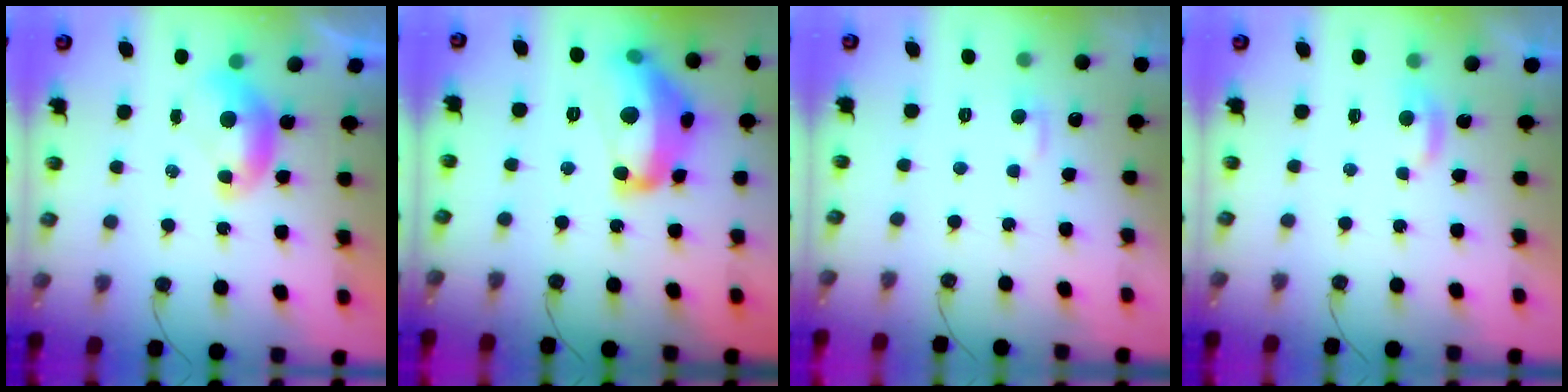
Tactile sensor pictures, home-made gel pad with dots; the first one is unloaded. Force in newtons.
{"total": 14.5, "press": 14.5, "slide": 0.8}
{"total": 2.8, "press": 2.7, "slide": 0.5}
{"total": 2.3, "press": 2.3, "slide": 0.4}